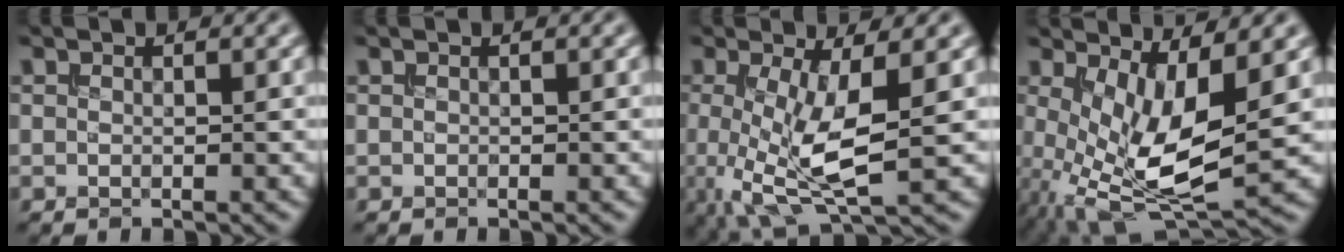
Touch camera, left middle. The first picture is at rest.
{"total": 0.0}
{"total": 7.2, "force": [-0.6, 2.4, 6.7], "torque": [-0.141, -0.012, -0.010]}
{"total": 8.6, "force": [-0.3, 3.3, 8.0], "torque": [-0.164, -0.016, -0.004]}